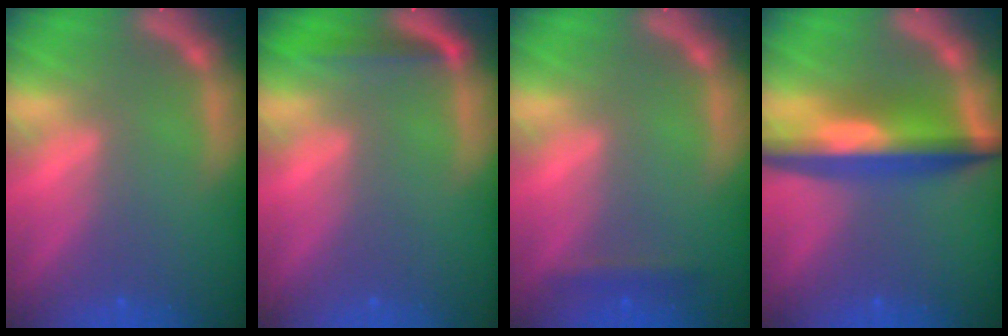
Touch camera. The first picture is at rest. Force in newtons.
{"total": 2.5}
{"total": 1.4}
{"total": 8.0}